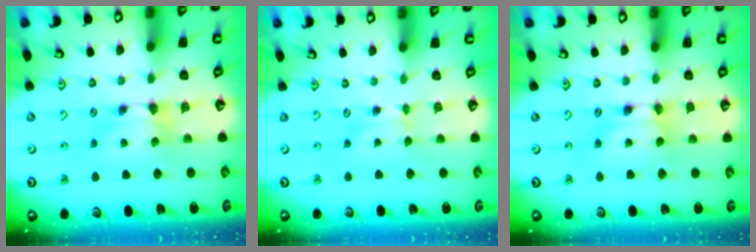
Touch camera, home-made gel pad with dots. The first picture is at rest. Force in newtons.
{"total": 0.9, "press": 0.8, "slide": 0.5}
{"total": 1.7, "press": 1.7, "slide": 0.2}